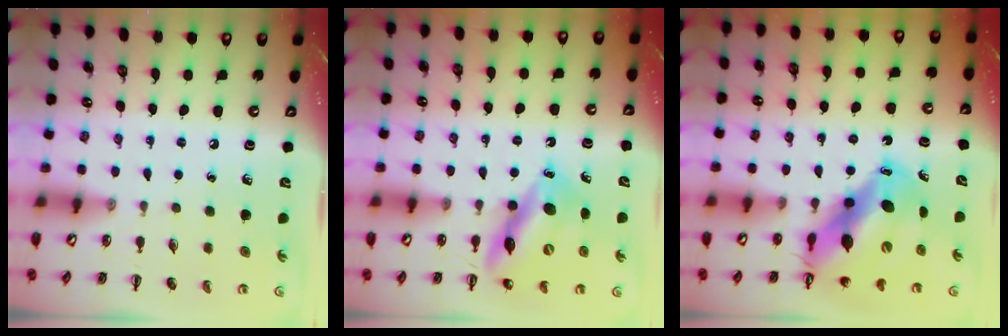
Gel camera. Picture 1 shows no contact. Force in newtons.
{"total": 12.7, "press": 12.2, "slide": 3.4}
{"total": 14.9, "press": 14.2, "slide": 4.6}